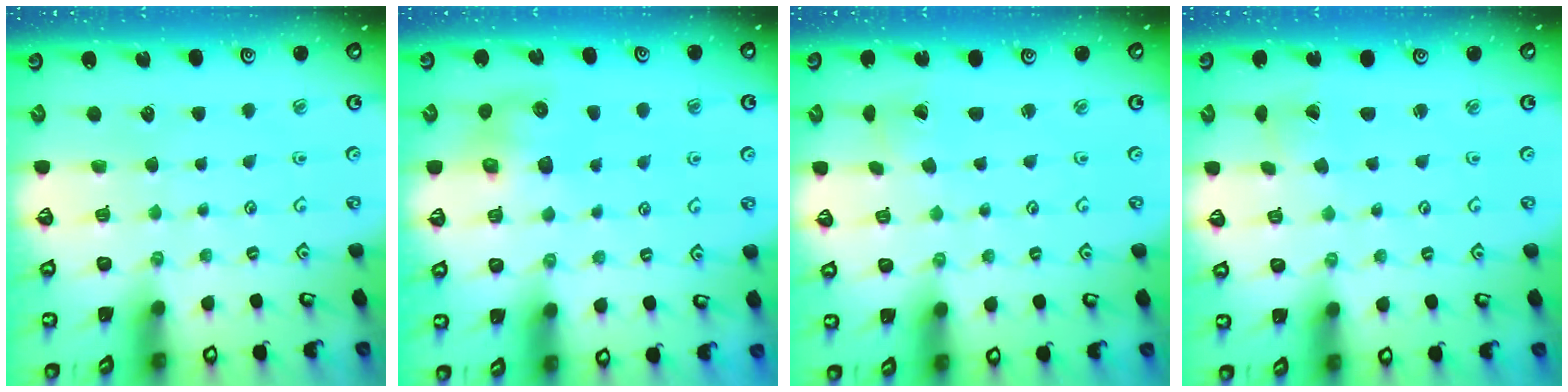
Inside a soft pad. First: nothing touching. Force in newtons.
{"total": 7.9, "press": 7.7, "slide": 1.6}
{"total": 2.1, "press": 2.1, "slide": 0.1}
{"total": 0.6, "press": 0.6, "slide": 0.0}